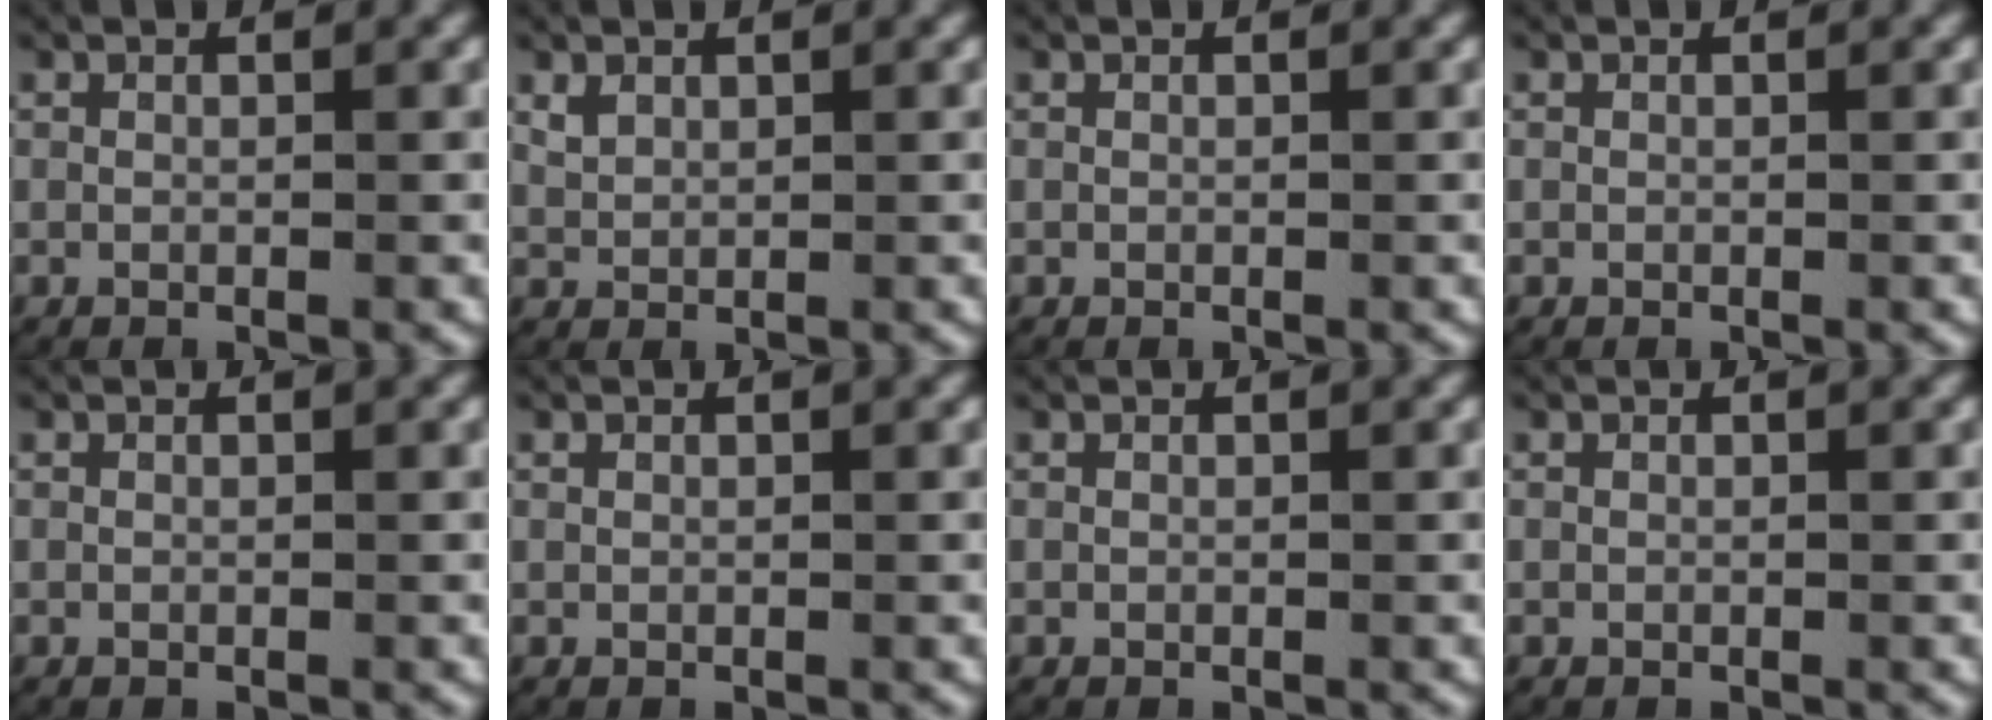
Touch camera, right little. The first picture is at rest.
{"total": 1.2, "force": [0.6, 0.8, 0.5], "torque": [-0.019, -0.004, 0.021]}
{"total": 0.0}
{"total": 0.0}
{"total": 0.0}
{"total": 0.0}
{"total": 0.0}
{"total": 0.0}